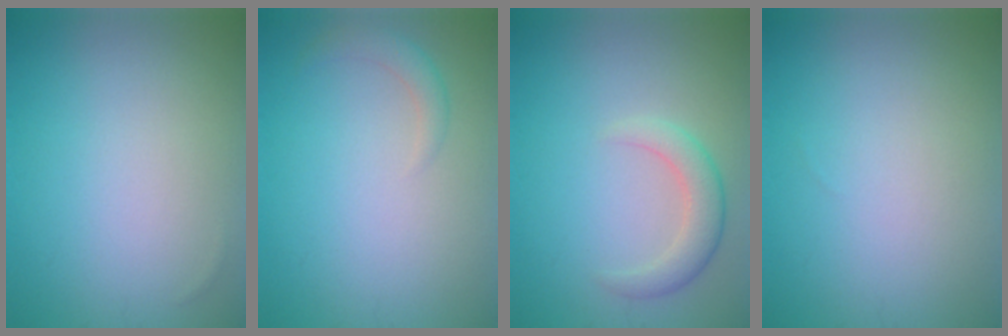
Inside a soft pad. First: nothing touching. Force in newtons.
{"total": 1.5, "press": 1.5, "slide": 0.1}
{"total": 2.8, "press": 2.8, "slide": 0.2}
{"total": 0.0}